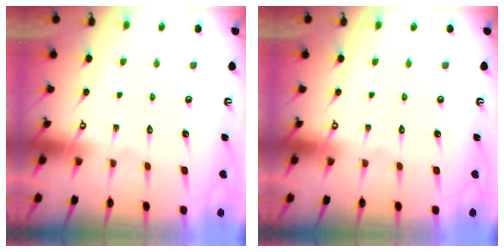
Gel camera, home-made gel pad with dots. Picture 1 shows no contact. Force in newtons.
{"total": 0.0}